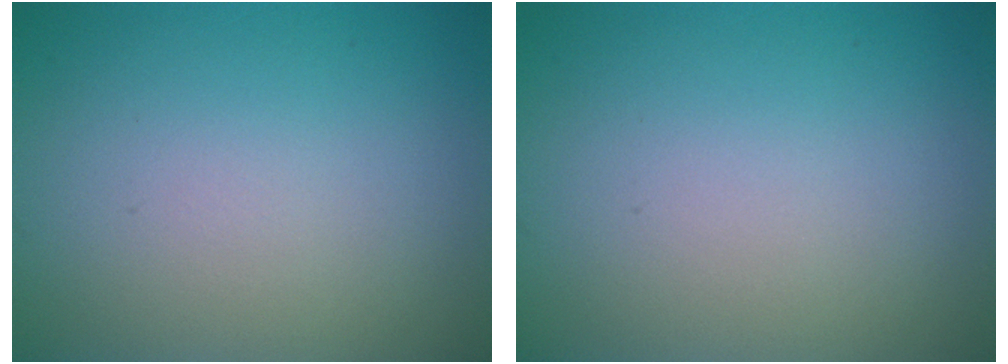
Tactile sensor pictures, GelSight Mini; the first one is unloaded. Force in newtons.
{"total": 0.0}